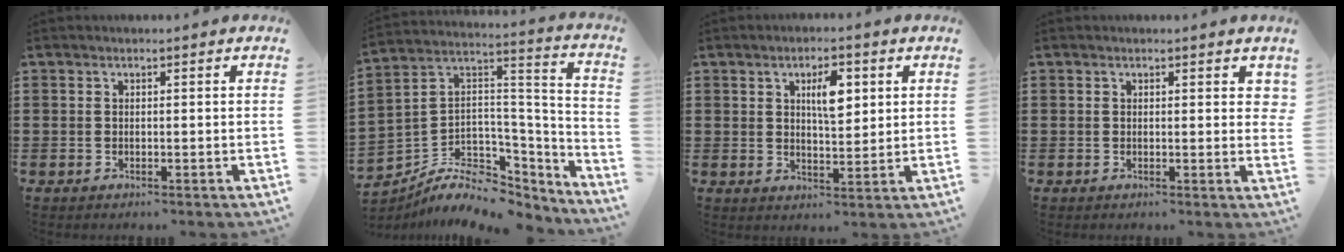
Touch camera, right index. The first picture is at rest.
{"total": 8.6, "force": [-5.6, 5.2, 3.9], "torque": [-0.082, 0.000, -0.100]}
{"total": 5.2, "force": [1.9, 2.0, 4.5], "torque": [-0.078, 0.004, 0.026]}
{"total": 1.0, "force": [0.5, 0.6, 0.6], "torque": [-0.004, 0.003, 0.007]}